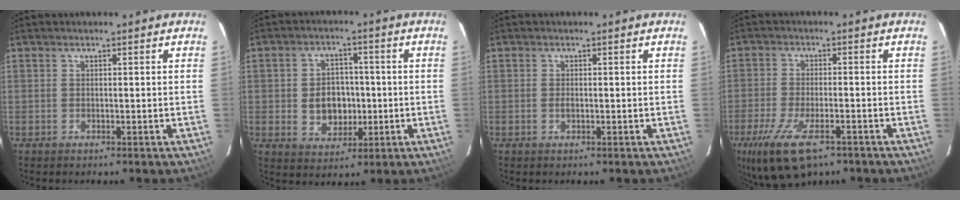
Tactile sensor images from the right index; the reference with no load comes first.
{"total": 7.4, "force": [-0.8, 6.1, 4.2], "torque": [-0.089, 0.011, 0.000]}
{"total": 1.0, "force": [-0.2, 0.6, 0.8], "torque": [-0.014, 0.000, -0.004]}
{"total": 14.0, "force": [-8.7, 5.3, 9.7], "torque": [-0.215, -0.045, -0.149]}